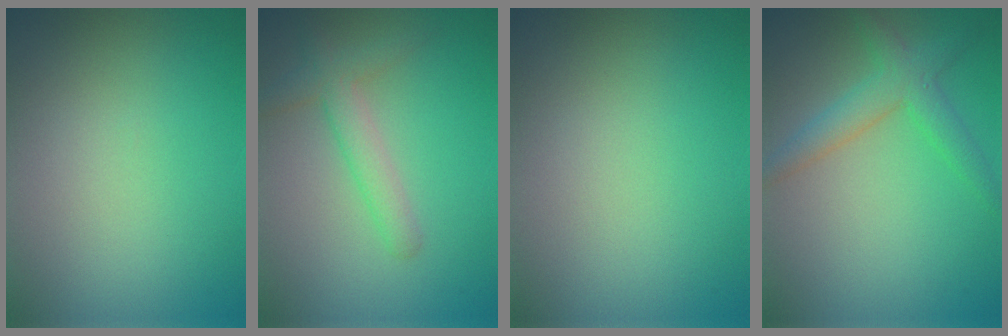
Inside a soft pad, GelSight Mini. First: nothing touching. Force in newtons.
{"total": 2.8, "press": 2.8, "slide": 0.1}
{"total": 0.0}
{"total": 2.4, "press": 2.4, "slide": 0.2}